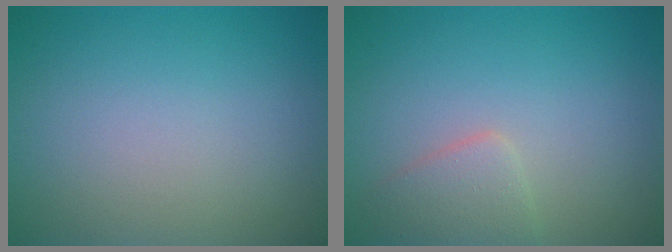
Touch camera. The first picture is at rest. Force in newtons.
{"total": 2.2, "press": 2.2, "slide": 0.1}